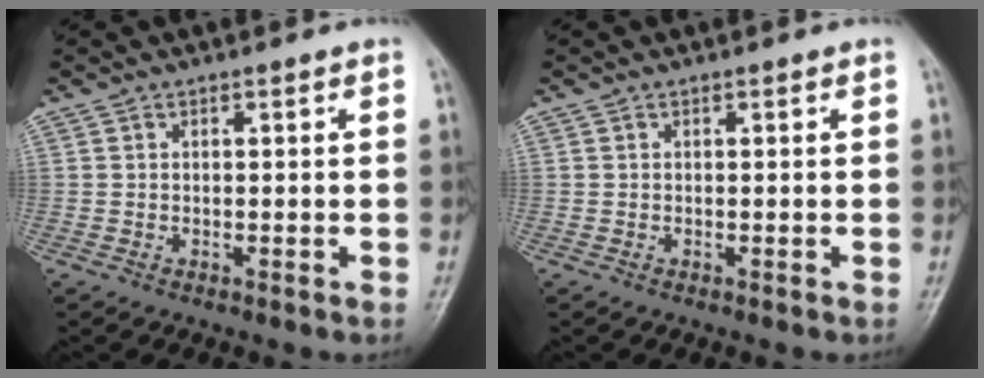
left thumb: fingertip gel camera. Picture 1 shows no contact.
{"total": 0.0}